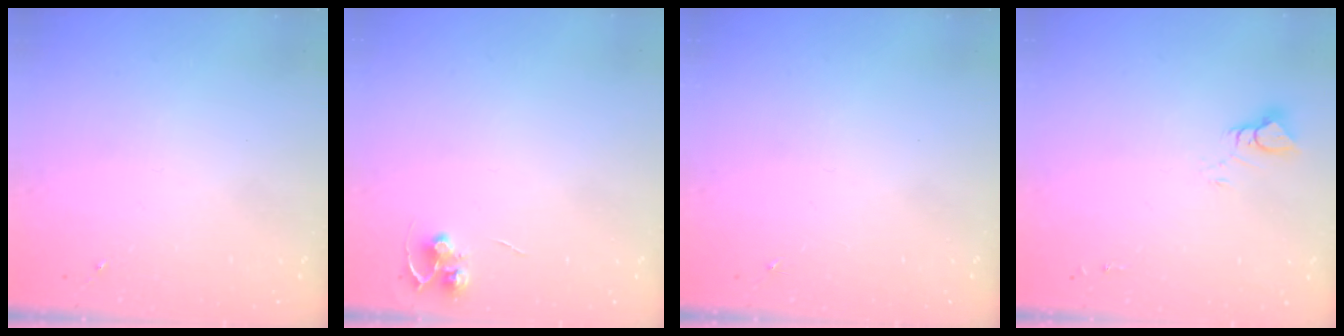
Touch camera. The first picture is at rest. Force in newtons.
{"total": 5.7, "press": 5.6, "slide": 0.4}
{"total": 0.0}
{"total": 4.5, "press": 4.5, "slide": 0.2}